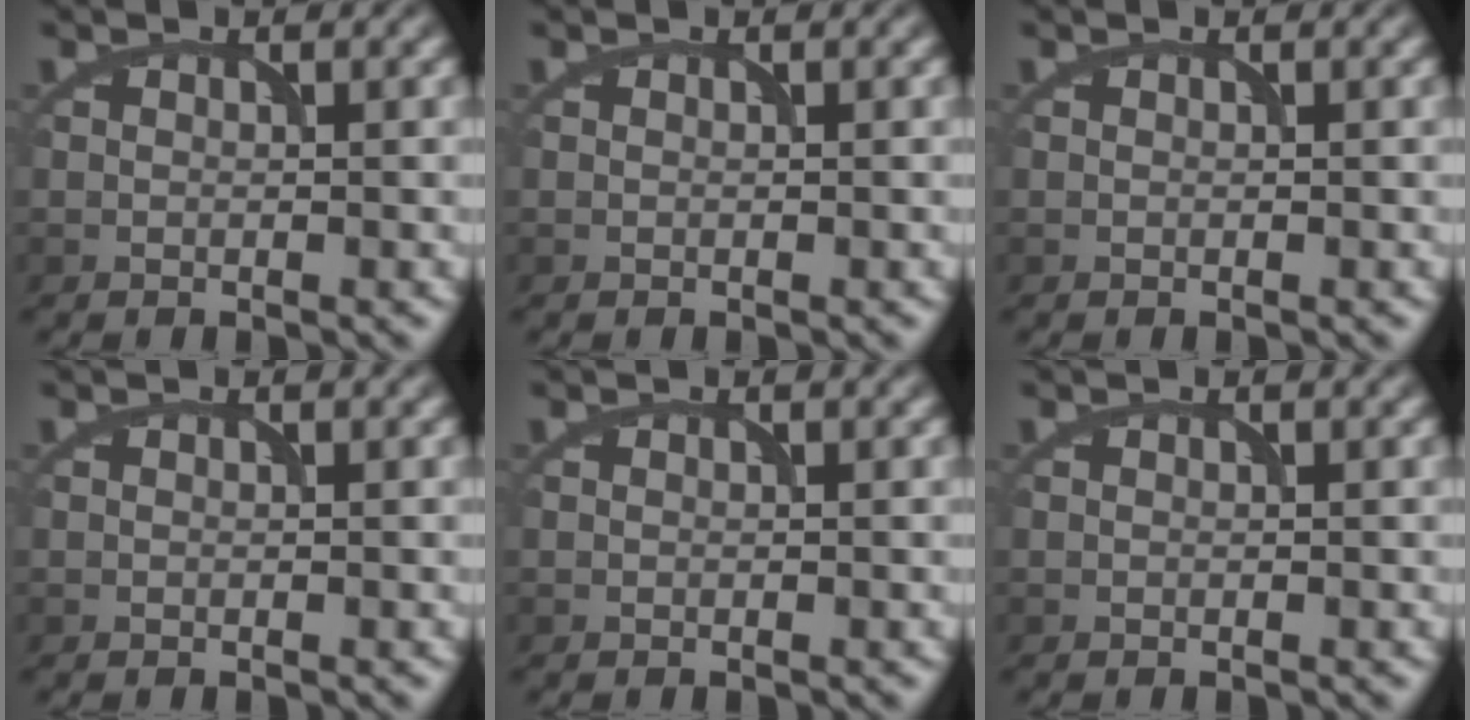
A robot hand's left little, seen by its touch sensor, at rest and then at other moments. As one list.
[{"total": 0.0}, {"total": 0.0}, {"total": 0.0}, {"total": 0.0}, {"total": 0.0}]